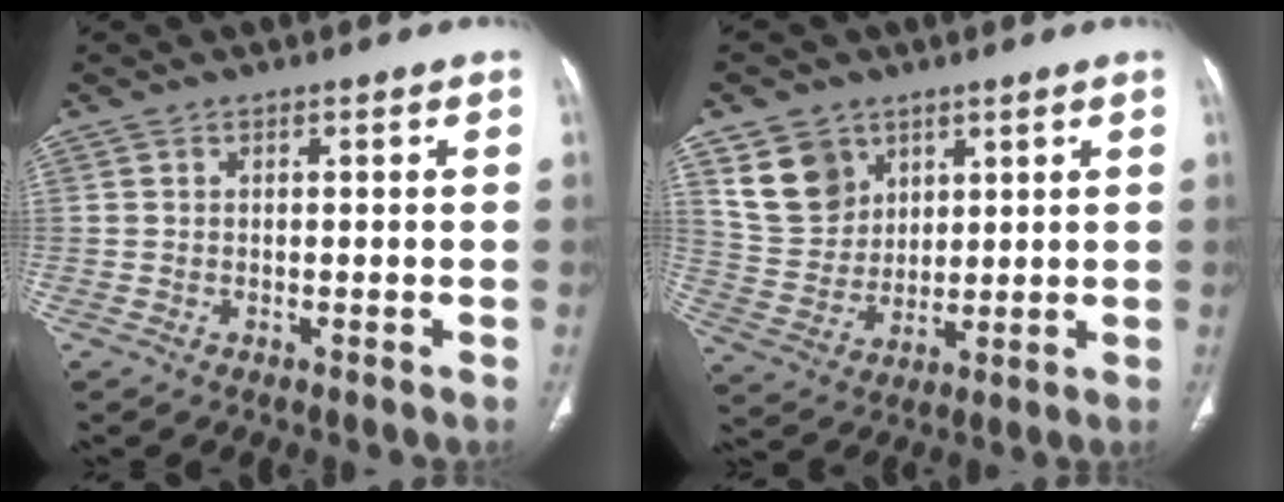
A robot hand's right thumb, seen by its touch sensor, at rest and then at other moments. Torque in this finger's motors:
{"motor_torque": [-0.91, 0.83, -0.05, 0.08, 0.17]}